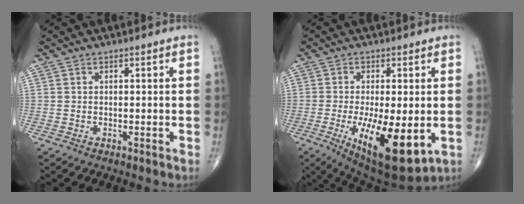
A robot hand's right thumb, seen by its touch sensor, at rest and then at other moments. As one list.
[{"total": 15.1, "force": [-3.8, 5.3, 13.6], "torque": [-0.225, -0.025, -0.045]}]